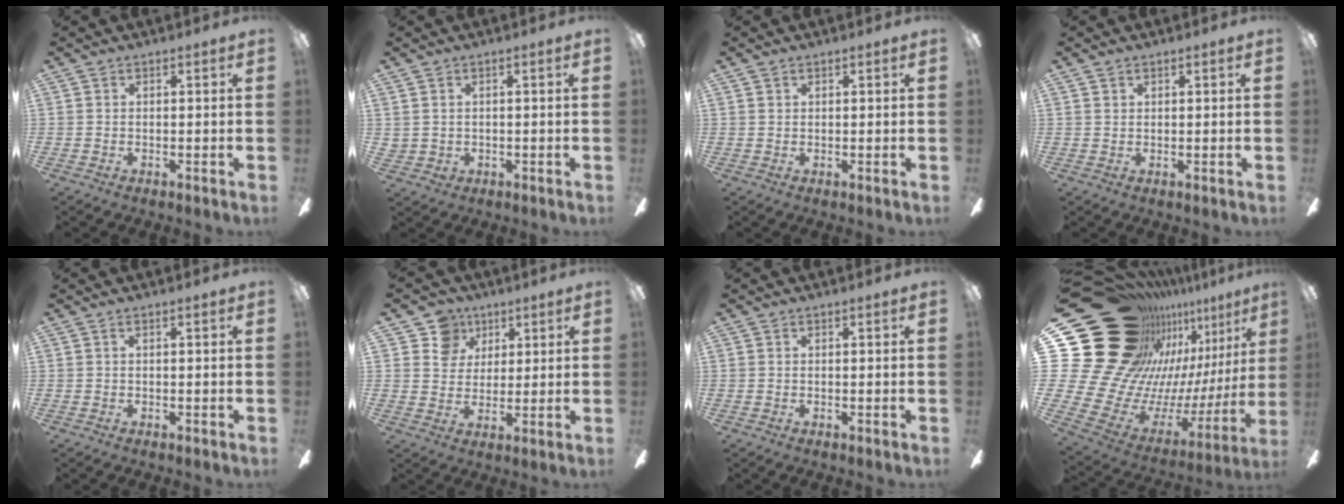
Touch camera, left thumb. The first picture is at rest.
{"total": 2.1, "force": [0.8, 1.9, 0.1], "torque": [-0.006, 0.003, 0.015]}
{"total": 1.0, "force": [0.6, 0.8, 0.1], "torque": [-0.001, 0.004, 0.011]}
{"total": 1.3, "force": [0.8, 1.0, 0.1], "torque": [-0.003, 0.003, 0.015]}
{"total": 0.0}
{"total": 8.6, "force": [4.7, 7.0, 1.3], "torque": [-0.030, -0.018, 0.088]}
{"total": 0.0}
{"total": 29.5, "force": [16.6, 18.9, 15.5], "torque": [-0.277, -0.175, 0.375]}